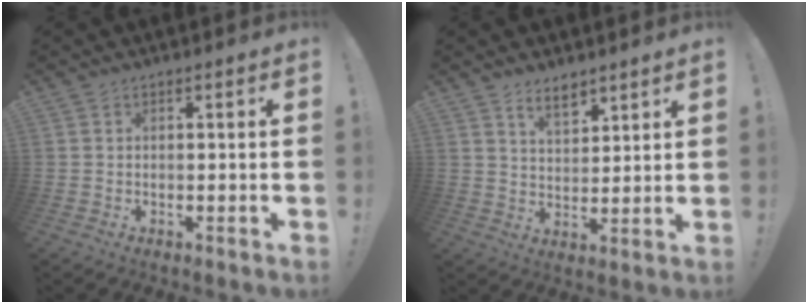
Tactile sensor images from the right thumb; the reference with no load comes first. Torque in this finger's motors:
{"motor_torque": [0.00, 0.01, 0.03, 0.02, 0.00]}